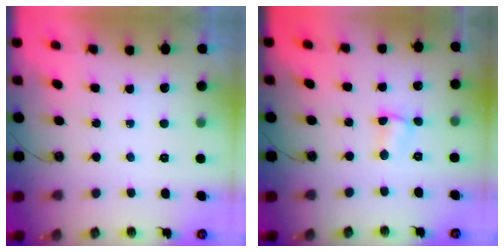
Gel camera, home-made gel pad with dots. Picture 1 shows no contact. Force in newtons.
{"total": 1.2, "press": 1.1, "slide": 0.4}